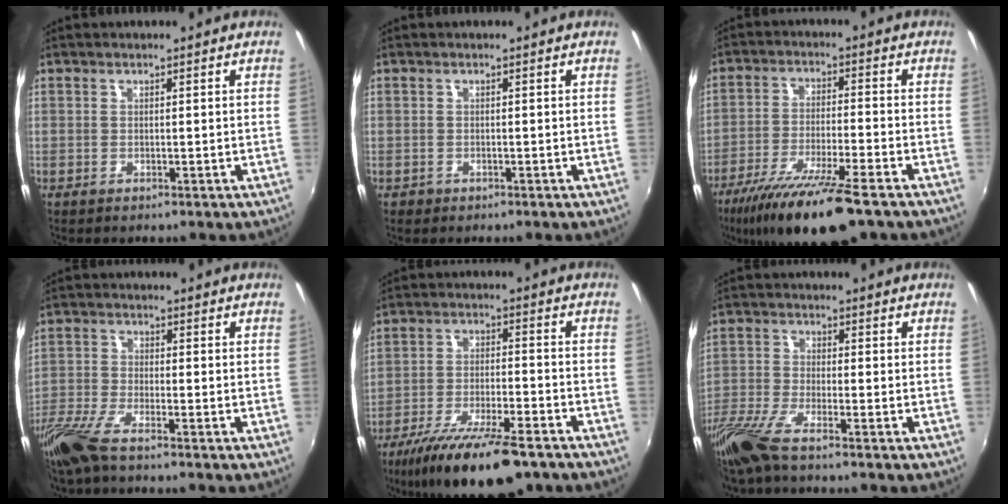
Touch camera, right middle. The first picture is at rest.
{"total": 1.0, "force": [-0.7, 0.7, 0.2], "torque": [-0.007, -0.003, -0.010]}
{"total": 15.4, "force": [-11.2, 1.7, 10.3], "torque": [-0.205, -0.039, -0.195]}
{"total": 7.9, "force": [-6.3, 1.1, 4.6], "torque": [-0.113, -0.023, -0.130]}
{"total": 16.5, "force": [-12.2, 4.0, 10.4], "torque": [-0.202, -0.033, -0.202]}
{"total": 8.5, "force": [-6.9, 0.5, 5.0], "torque": [-0.120, -0.028, -0.137]}